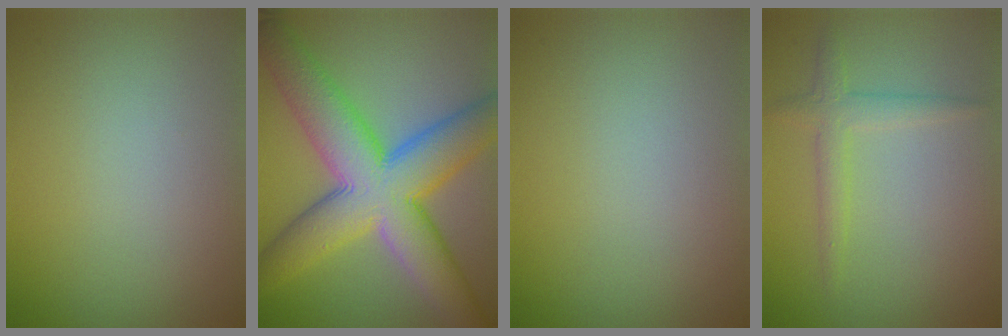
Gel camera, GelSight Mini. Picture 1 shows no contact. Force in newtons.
{"total": 12.5, "press": 12.5, "slide": 0.4}
{"total": 0.0}
{"total": 2.1, "press": 2.1, "slide": 0.1}